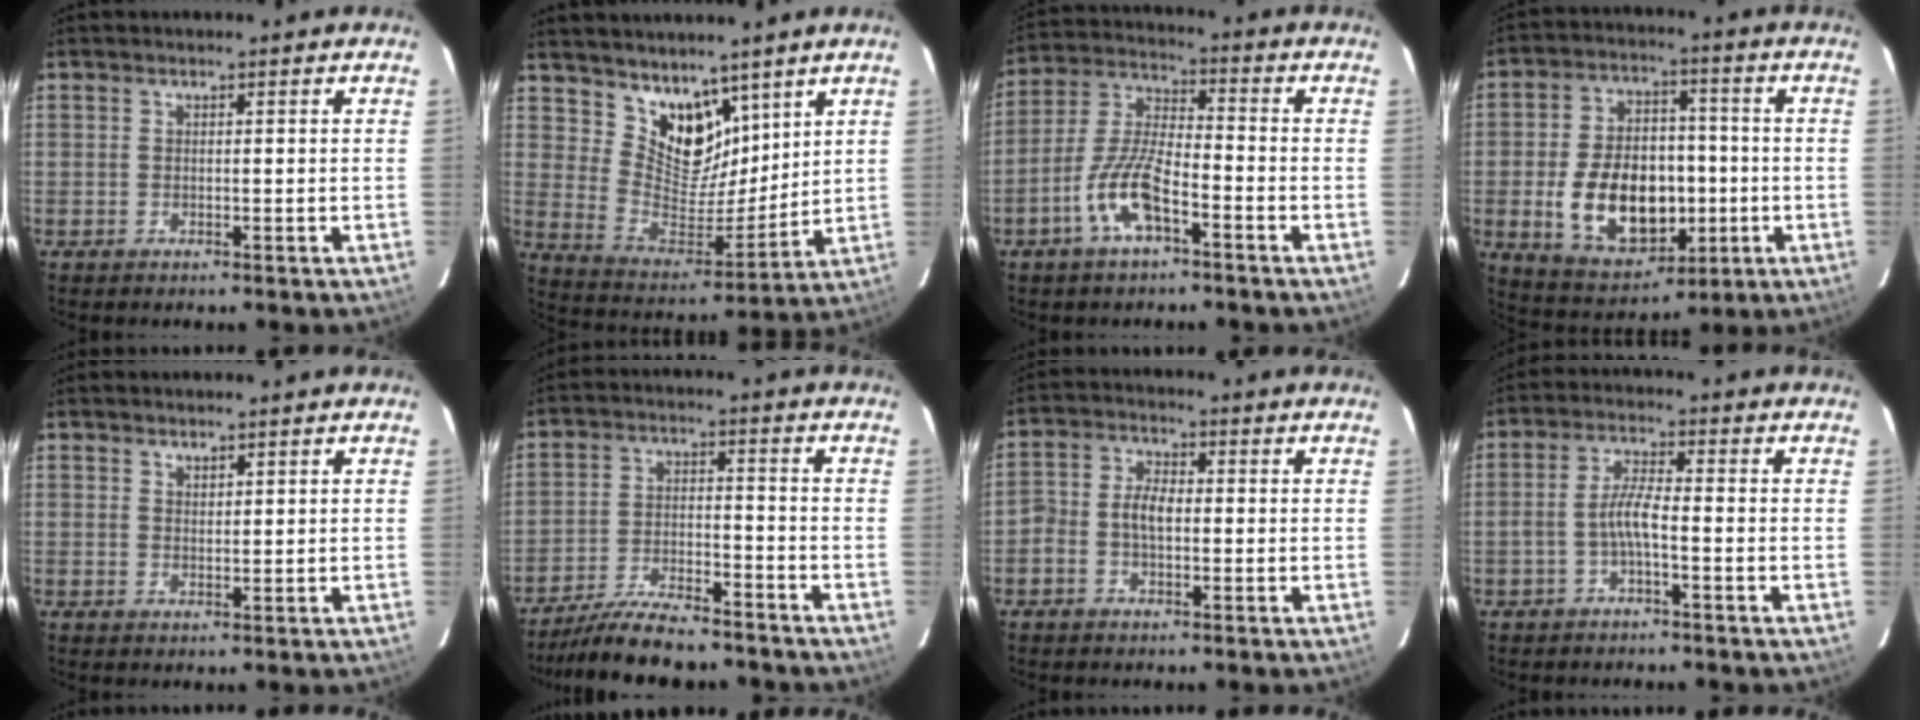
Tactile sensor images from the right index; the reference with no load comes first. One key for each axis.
{"total": 12.3, "fx": 8.5, "fy": 7.0, "fz": 5.5, "tx": -0.096, "ty": -0.006, "tz": 0.168}
{"total": 10.4, "fx": -5.3, "fy": 3.1, "fz": 8.4, "tx": -0.182, "ty": 0.003, "tz": -0.104}
{"total": 17.0, "fx": -3.3, "fy": 11.1, "fz": 12.5, "tx": -0.253, "ty": 0.011, "tz": -0.030}
{"total": 1.3, "fx": 1.2, "fy": 0.5, "fz": 0.3, "tx": -0.003, "ty": 0.001, "tz": 0.021}
{"total": 13.9, "fx": -12.2, "fy": 3.1, "fz": 5.9, "tx": -0.134, "ty": -0.013, "tz": -0.201}
{"total": 4.7, "fx": -0.9, "fy": 3.3, "fz": 3.3, "tx": -0.067, "ty": 0.015, "tz": -0.020}
{"total": 3.9, "fx": -1.7, "fy": 0.5, "fz": 3.5, "tx": -0.075, "ty": 0.009, "tz": -0.033}